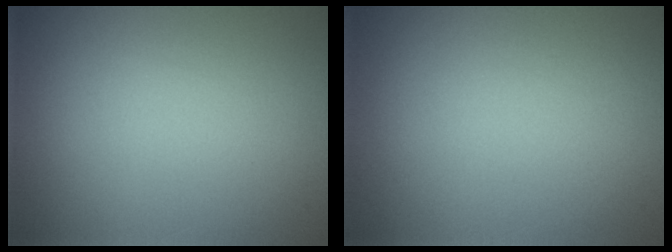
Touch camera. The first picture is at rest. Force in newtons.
{"total": 0.0}